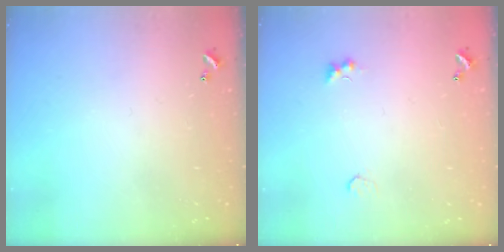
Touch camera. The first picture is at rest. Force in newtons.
{"total": 2.1, "press": 2.1, "slide": 0.5}